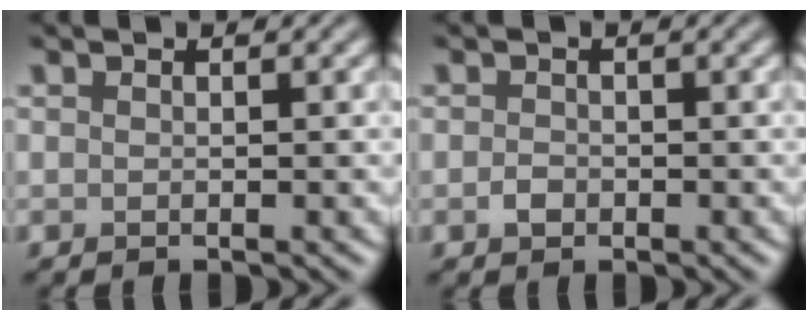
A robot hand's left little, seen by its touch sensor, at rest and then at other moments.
{"total": 1.0, "force": [-0.4, 0.7, 0.5], "torque": [-0.011, -0.002, -0.009]}